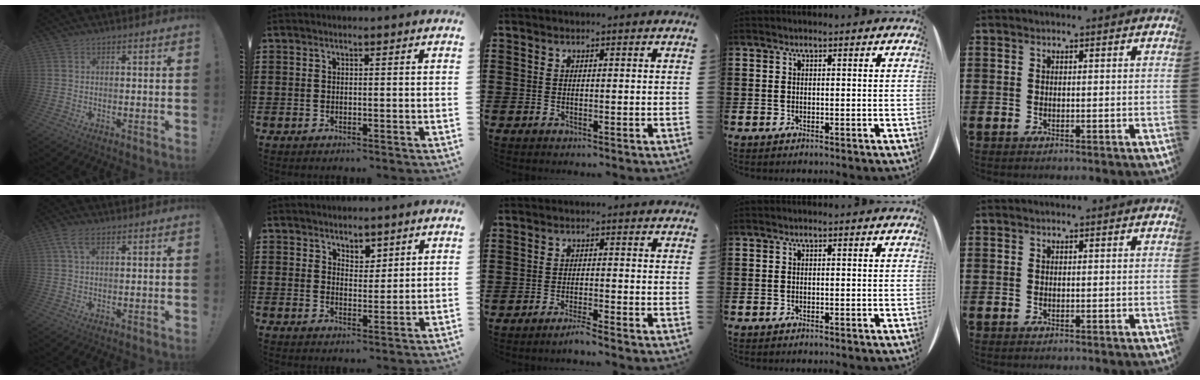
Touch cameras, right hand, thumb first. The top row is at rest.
{"thumb": {"total": 4.7, "force": [2.0, 2.4, 3.5], "torque": [-0.066, 0.002, 0.038]}, "index": {"total": 3.2, "force": [2.7, 1.6, 0.2], "torque": [-0.014, 0.005, 0.052]}, "middle": {"total": 2.1, "force": [-1.8, -0.2, 1.1], "torque": [-0.018, 0.001, -0.033]}}